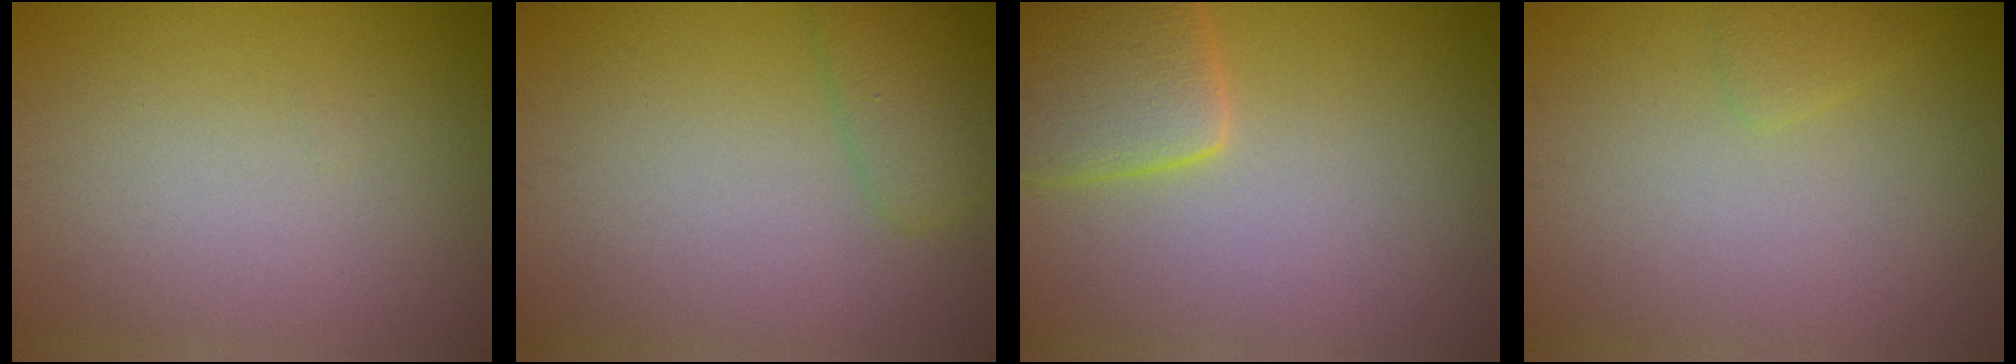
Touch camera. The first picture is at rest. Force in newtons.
{"total": 2.7, "press": 2.7, "slide": 0.2}
{"total": 5.0, "press": 5.0, "slide": 0.3}
{"total": 0.9, "press": 0.9, "slide": 0.0}